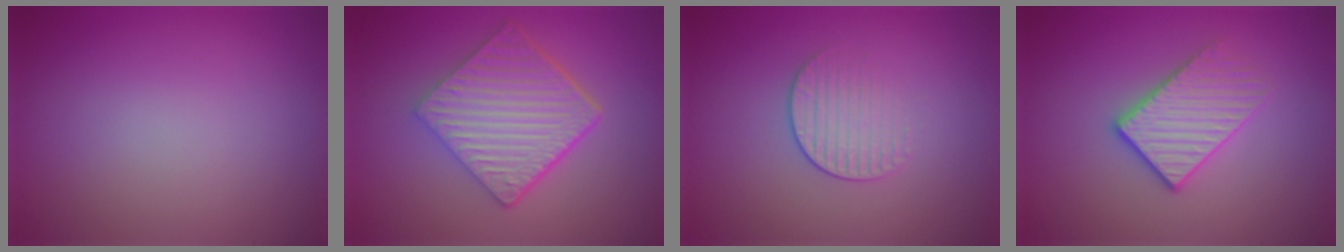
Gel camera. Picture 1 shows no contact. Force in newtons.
{"total": 6.3, "press": 4.5, "slide": 4.4}
{"total": 1.7, "press": 1.1, "slide": 1.3}
{"total": 3.1, "press": 2.8, "slide": 1.4}